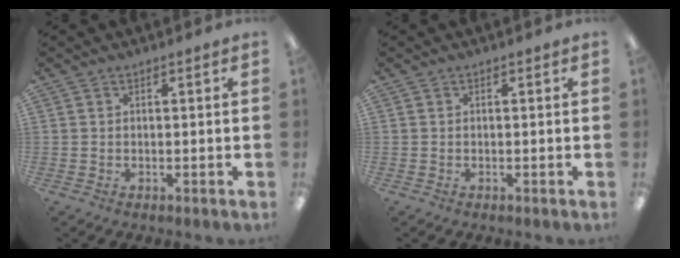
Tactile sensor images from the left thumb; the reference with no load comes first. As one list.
[{"total": 0.0}]